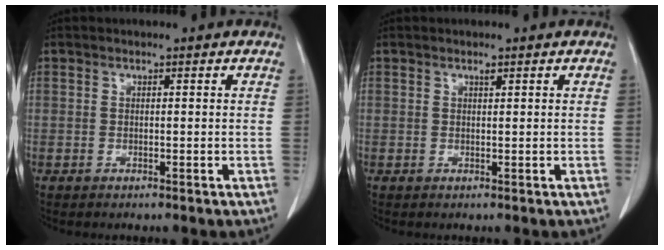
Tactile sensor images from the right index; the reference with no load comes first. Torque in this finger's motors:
{"motor_torque": [0.01, 0.00, 0.00, 0.01]}